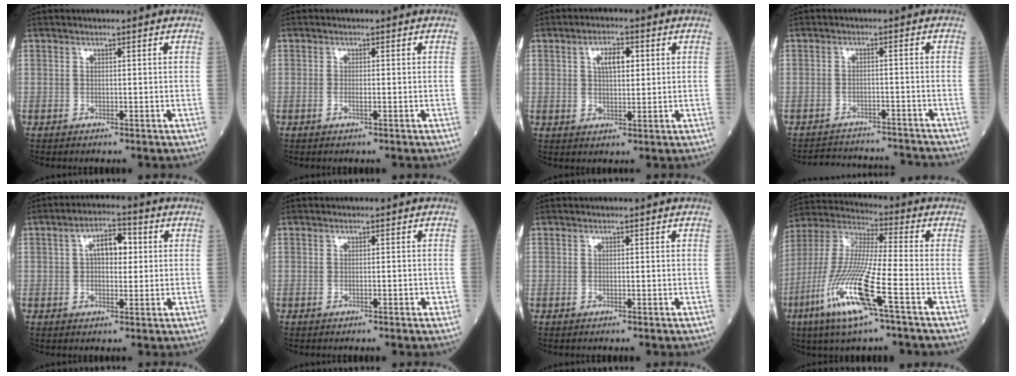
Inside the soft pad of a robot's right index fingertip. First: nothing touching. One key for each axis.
{"total": 0.9, "fx": -0.3, "fy": 0.0, "fz": 0.8, "tx": -0.018, "ty": 0.000, "tz": -0.006}
{"total": 4.5, "fx": 1.5, "fy": 1.9, "fz": 3.8, "tx": -0.065, "ty": 0.006, "tz": 0.025}
{"total": 10.7, "fx": -10.5, "fy": 1.4, "fz": 1.5, "tx": -0.022, "ty": 0.011, "tz": -0.138}
{"total": 5.8, "fx": 1.0, "fy": 2.7, "fz": 5.0, "tx": -0.082, "ty": 0.019, "tz": 0.015}
{"total": 0.7, "fx": -0.3, "fy": 0.2, "fz": 0.6, "tx": -0.009, "ty": 0.001, "tz": -0.002}
{"total": 0.0}
{"total": 16.3, "fx": -7.1, "fy": 0.9, "fz": 14.7, "tx": -0.315, "ty": -0.025, "tz": -0.140}